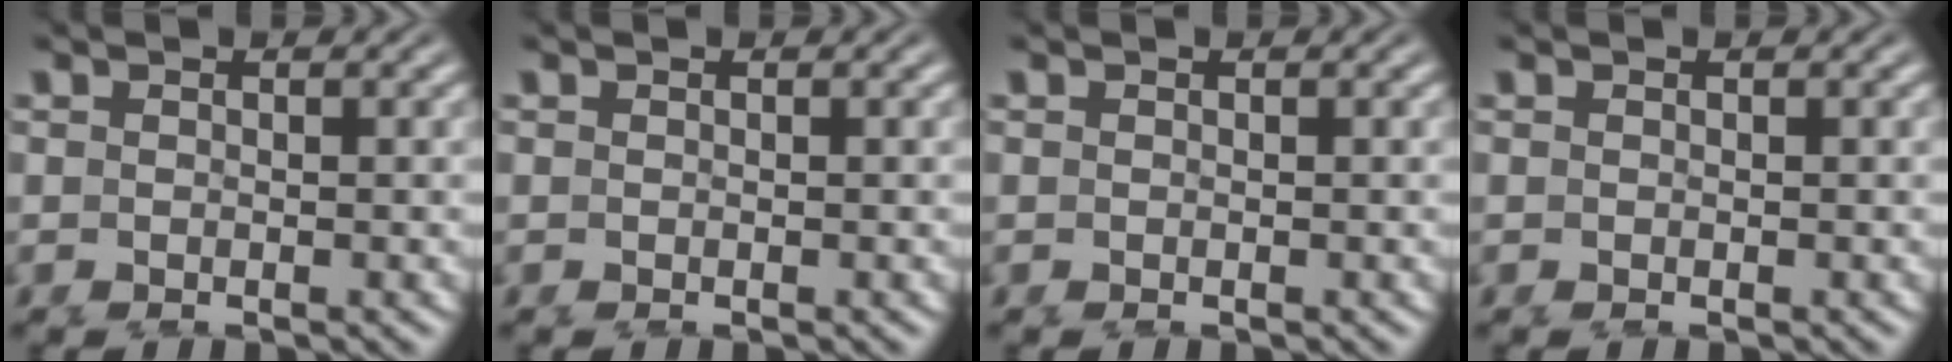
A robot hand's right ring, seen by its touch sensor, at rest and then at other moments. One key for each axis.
{"total": 0.0}
{"total": 0.0}
{"total": 0.0}